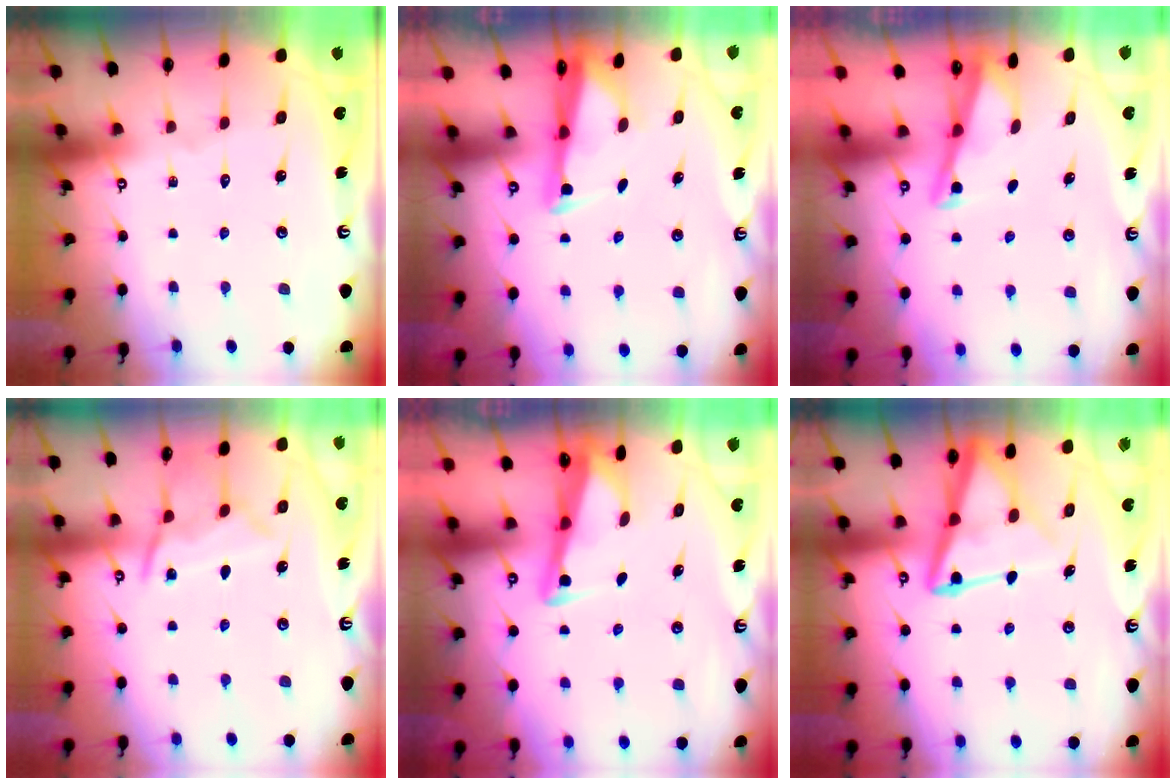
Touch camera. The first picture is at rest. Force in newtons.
{"total": 2.6, "press": 2.5, "slide": 0.7}
{"total": 2.9, "press": 2.9, "slide": 0.3}
{"total": 9.5, "press": 9.4, "slide": 0.8}
{"total": 3.0, "press": 3.0, "slide": 0.3}
{"total": 10.8, "press": 10.8, "slide": 1.1}